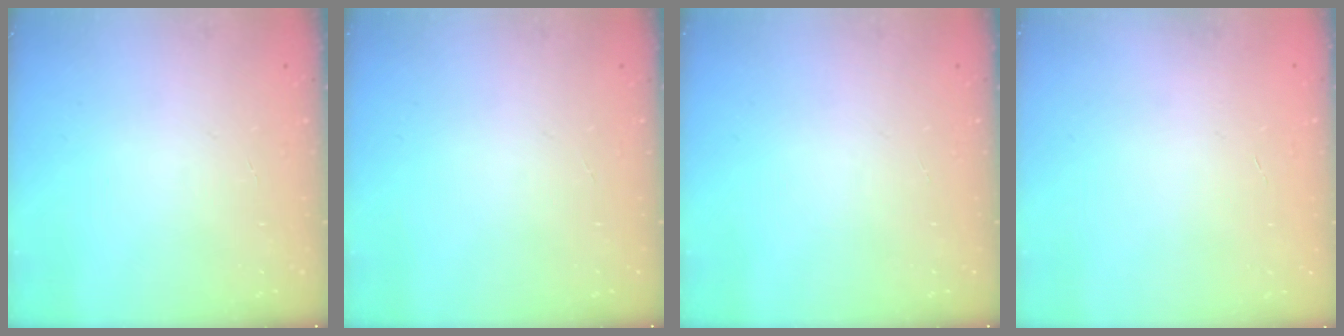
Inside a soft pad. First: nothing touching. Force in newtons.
{"total": 0.0}
{"total": 0.0}
{"total": 0.5, "press": 0.5, "slide": 0.1}